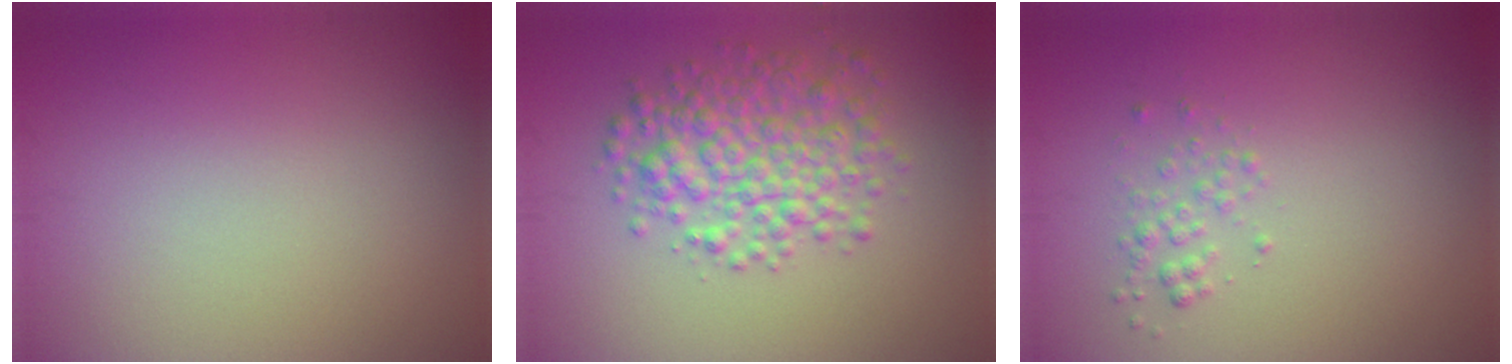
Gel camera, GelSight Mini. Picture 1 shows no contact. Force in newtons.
{"total": 5.1, "press": 5.1, "slide": 0.1}
{"total": 1.2, "press": 1.2, "slide": 0.1}